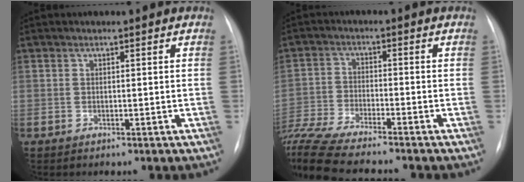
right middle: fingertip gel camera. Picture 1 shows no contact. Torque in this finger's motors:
{"motor_torque": [1.06, -1.07, 0.98, 0.21]}